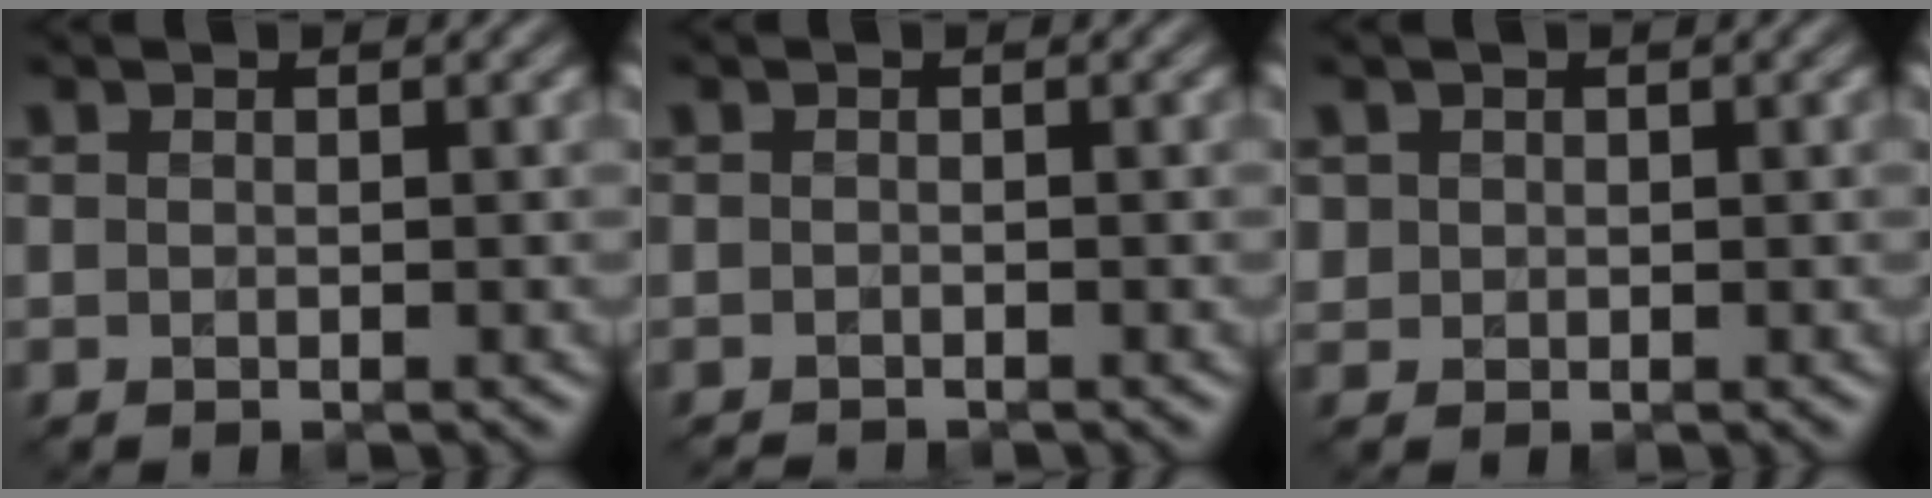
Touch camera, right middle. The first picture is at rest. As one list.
[{"total": 1.2, "force": [-1.2, 0.1, 0.2], "torque": [-0.001, -0.008, -0.021]}, {"total": 0.9, "force": [0.2, 0.8, 0.1], "torque": [0.005, -0.003, 0.006]}]